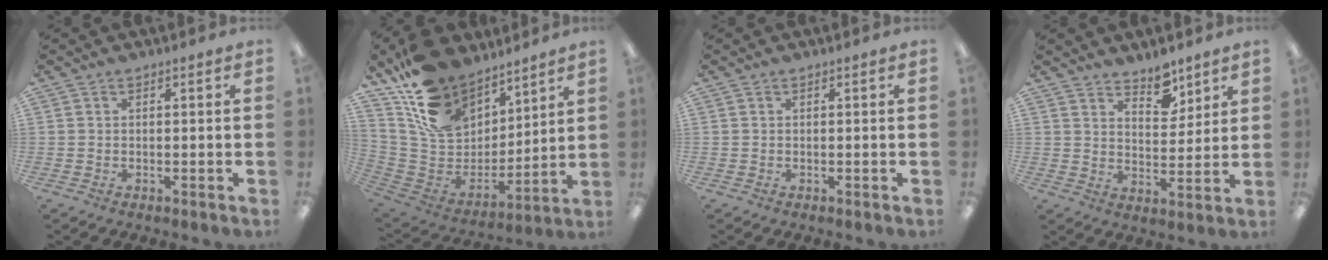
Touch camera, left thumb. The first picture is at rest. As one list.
[{"total": 17.3, "force": [11.4, 11.4, 6.4], "torque": [-0.138, -0.071, 0.221]}, {"total": 0.0}, {"total": 7.3, "force": [6.2, 3.2, 2.0], "torque": [-0.010, -0.046, 0.110]}]